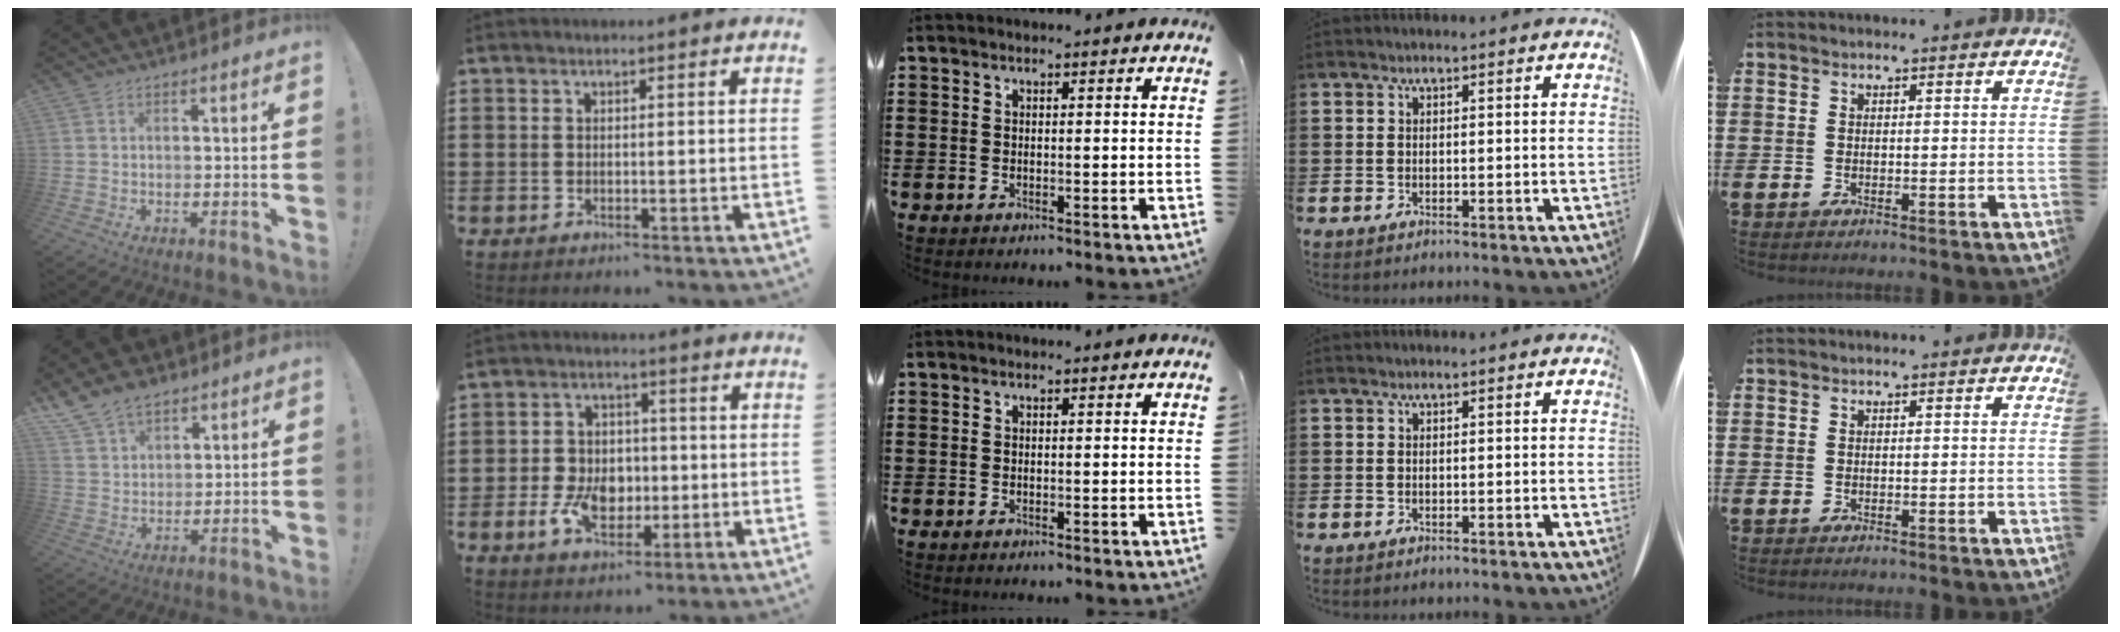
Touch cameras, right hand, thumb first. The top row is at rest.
{"thumb": {"total": 8.5, "force": [6.6, 4.5, 2.9], "torque": [-0.060, -0.035, 0.131]}, "index": {"total": 7.3, "force": [-1.5, 5.1, 5.0], "torque": [-0.113, 0.010, -0.029]}}